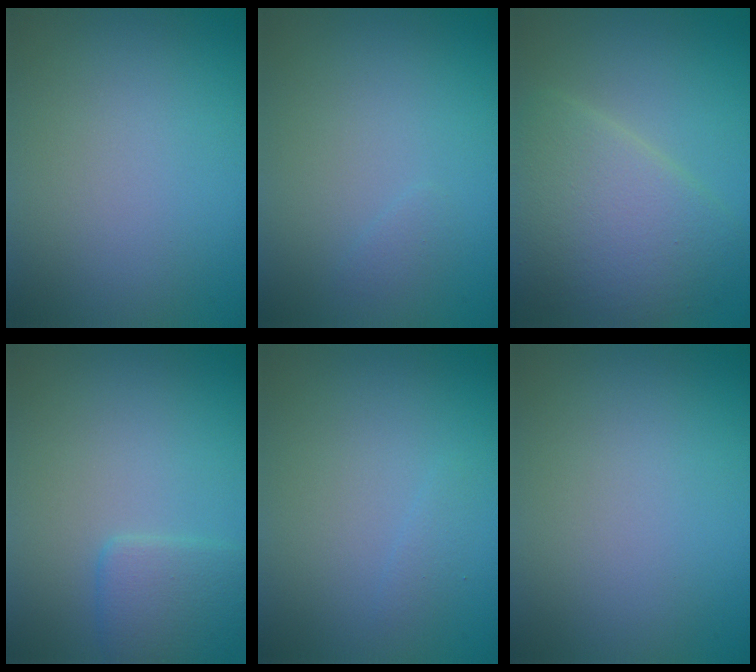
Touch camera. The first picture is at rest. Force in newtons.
{"total": 0.6, "press": 0.6, "slide": 0.1}
{"total": 6.8, "press": 6.8, "slide": 0.2}
{"total": 2.6, "press": 2.6, "slide": 0.1}
{"total": 0.6, "press": 0.6, "slide": 0.0}
{"total": 0.0}